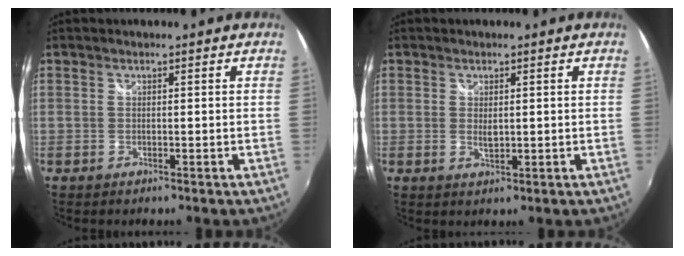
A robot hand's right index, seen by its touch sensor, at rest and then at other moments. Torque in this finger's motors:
{"motor_torque": [-0.24, 0.05, -0.08, 0.00]}